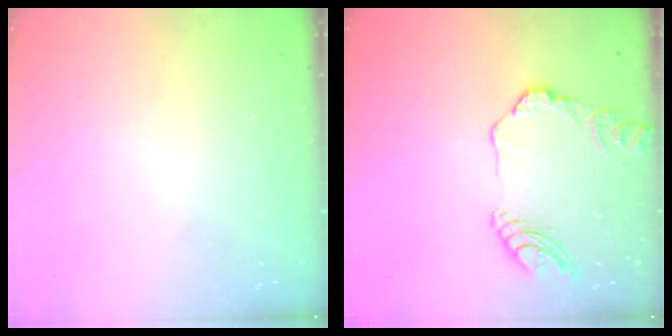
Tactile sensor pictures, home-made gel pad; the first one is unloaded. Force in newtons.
{"total": 11.7, "press": 11.7, "slide": 1.2}